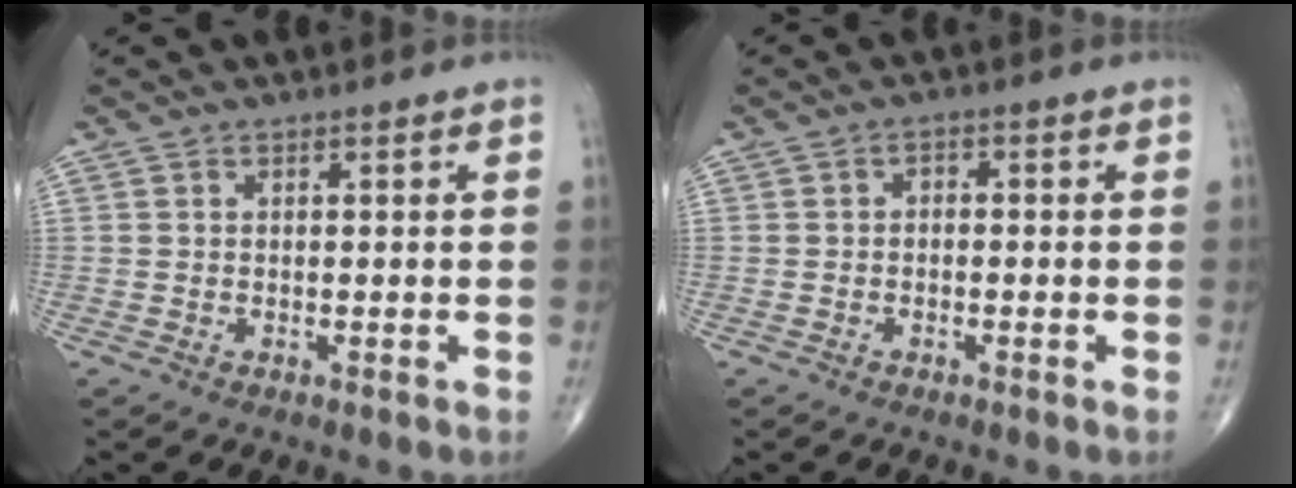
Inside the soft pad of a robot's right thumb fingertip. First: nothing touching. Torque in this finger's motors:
{"motor_torque": [-0.22, -0.11, 0.03, 0.03, 0.02]}